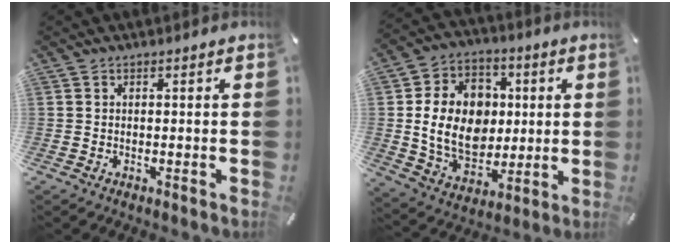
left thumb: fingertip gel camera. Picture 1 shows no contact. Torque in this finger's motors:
{"motor_torque": [2.54, 2.47, 1.12, 0.65, 0.20]}